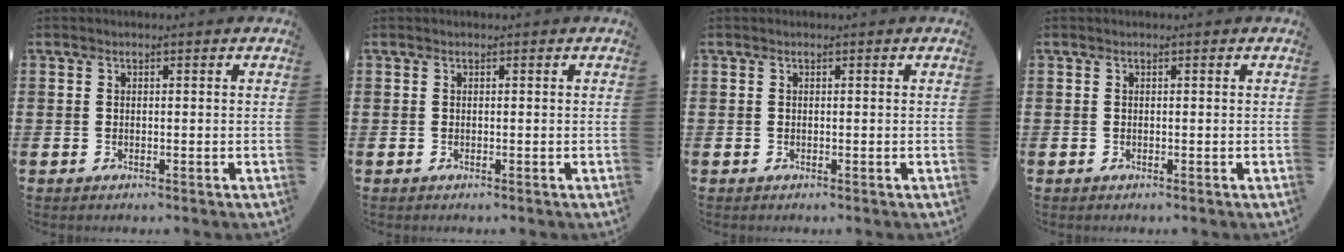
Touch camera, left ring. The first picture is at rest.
{"total": 0.0}
{"total": 0.0}
{"total": 0.0}